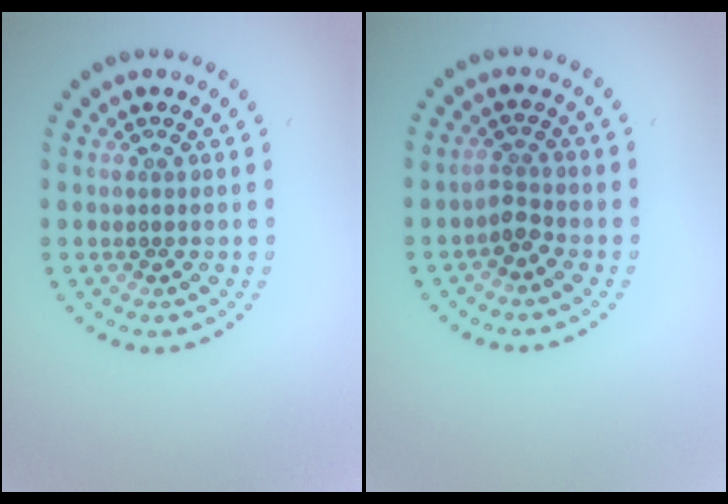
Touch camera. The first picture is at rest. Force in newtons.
{"total": 1.5, "press": 1.0, "slide": 1.1}